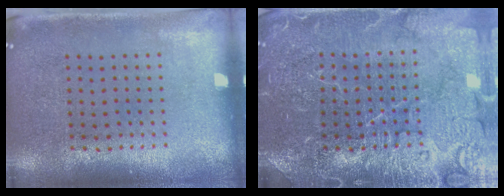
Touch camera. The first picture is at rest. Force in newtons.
{"total": 4.9, "press": 4.9, "slide": 0.7}